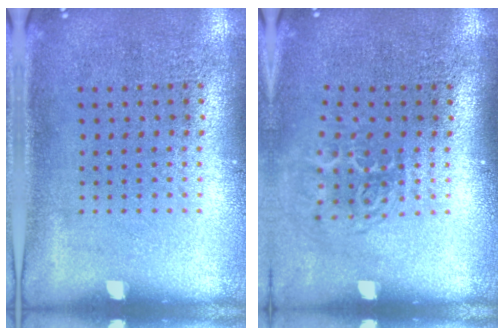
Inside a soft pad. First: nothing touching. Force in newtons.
{"total": 1.7, "press": 1.1, "slide": 1.2}